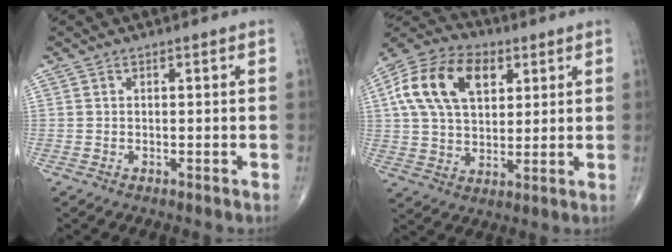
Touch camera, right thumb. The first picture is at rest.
{"total": 17.4, "force": [5.7, 11.0, 12.2], "torque": [-0.214, 0.006, 0.097]}